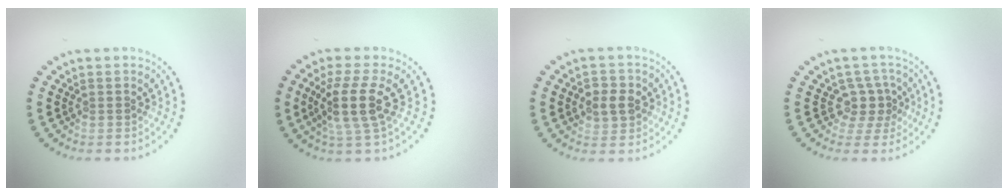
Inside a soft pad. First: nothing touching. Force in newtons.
{"total": 4.1, "press": 3.4, "slide": 2.4}
{"total": 2.8, "press": 2.7, "slide": 0.3}
{"total": 2.5, "press": 1.8, "slide": 1.7}